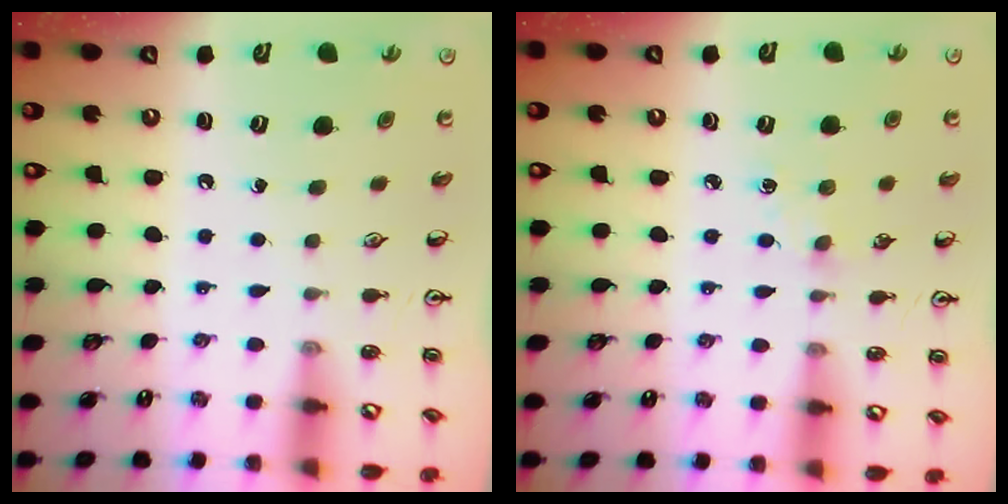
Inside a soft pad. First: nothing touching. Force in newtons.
{"total": 2.8, "press": 2.8, "slide": 0.4}